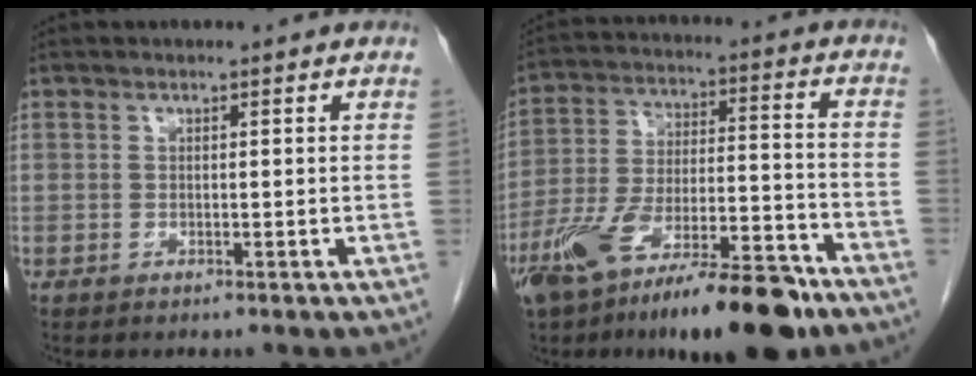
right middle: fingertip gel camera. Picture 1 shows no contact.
{"total": 20.6, "force": [-14.2, 4.2, 14.4], "torque": [-0.221, -0.010, -0.243]}